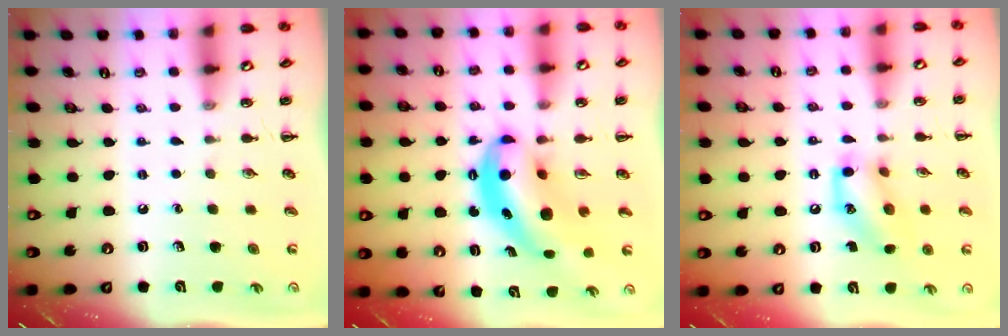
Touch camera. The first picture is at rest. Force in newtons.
{"total": 8.2, "press": 8.0, "slide": 1.7}
{"total": 13.0, "press": 12.8, "slide": 2.2}